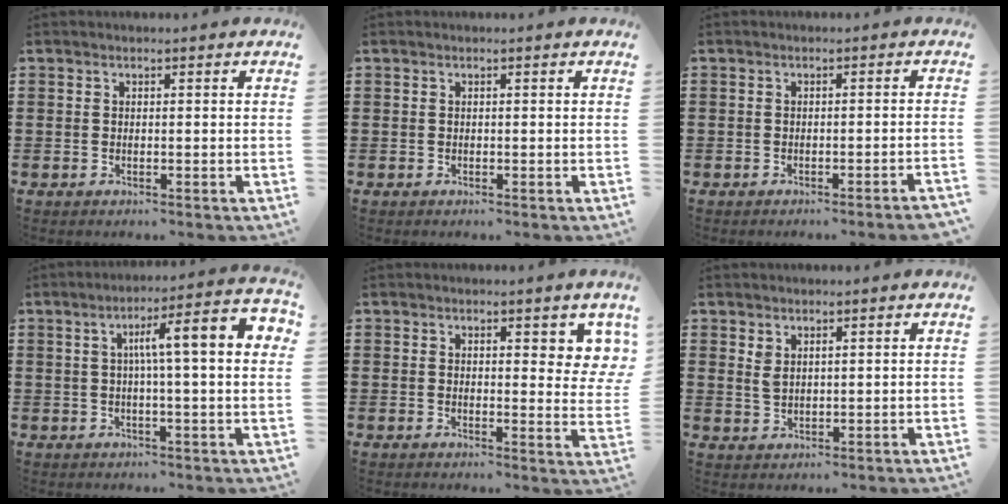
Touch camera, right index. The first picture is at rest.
{"total": 0.0}
{"total": 1.3, "force": [-1.1, -0.1, 0.6], "torque": [-0.010, -0.001, -0.022]}
{"total": 9.1, "force": [1.5, 0.9, 8.9], "torque": [-0.151, -0.003, 0.016]}
{"total": 3.8, "force": [2.5, 1.7, 2.4], "torque": [-0.031, -0.005, 0.039]}
{"total": 1.9, "force": [1.3, 0.9, 1.0], "torque": [-0.024, 0.001, 0.024]}